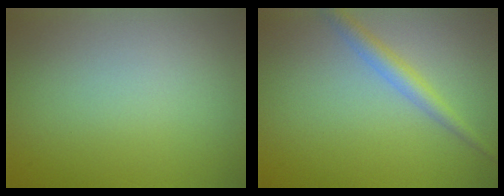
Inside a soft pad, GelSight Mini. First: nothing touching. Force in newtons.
{"total": 2.3, "press": 2.3, "slide": 0.1}